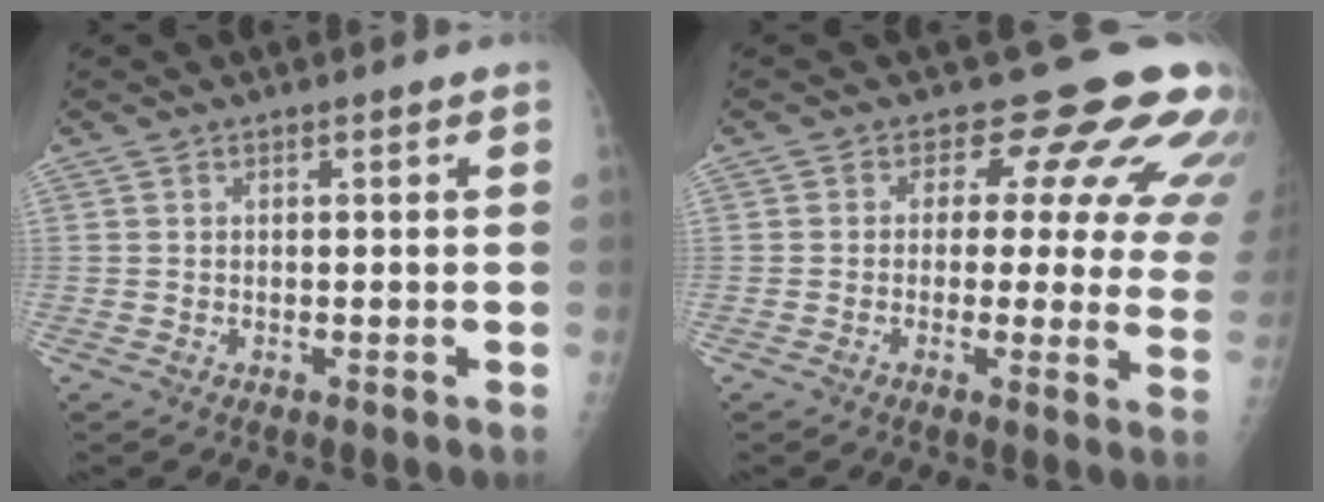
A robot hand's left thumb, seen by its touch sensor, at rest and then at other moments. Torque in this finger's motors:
{"motor_torque": [0.35, 0.39, 0.00, -0.22, 0.03]}